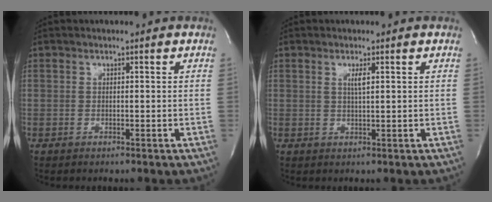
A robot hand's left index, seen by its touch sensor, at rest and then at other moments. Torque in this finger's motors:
{"motor_torque": [-0.18, 0.13, -0.01, 0.01]}